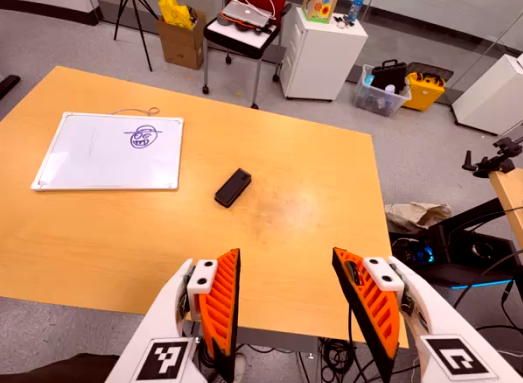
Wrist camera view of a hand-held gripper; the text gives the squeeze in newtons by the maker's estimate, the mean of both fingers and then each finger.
{"total": 0.0}